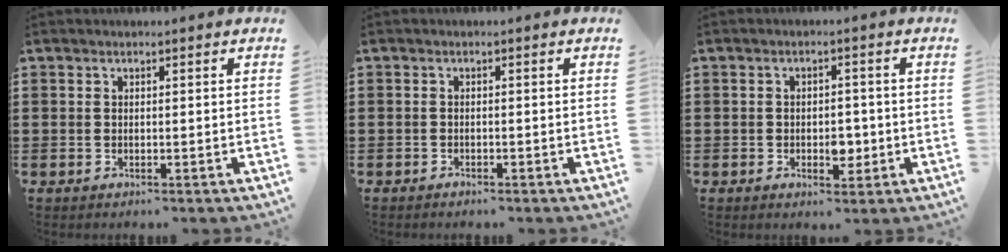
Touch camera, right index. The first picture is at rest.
{"total": 0.7, "force": [-0.6, 0.2, 0.1], "torque": [-0.004, -0.002, -0.013]}
{"total": 3.6, "force": [-0.9, 2.2, 2.7], "torque": [-0.042, 0.001, -0.018]}